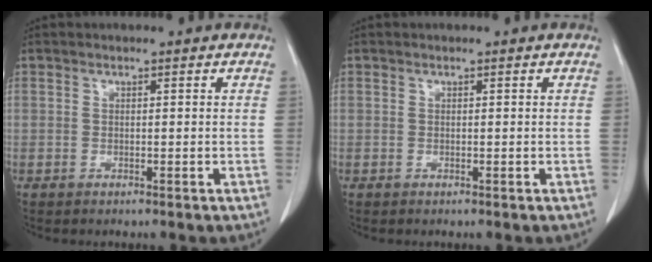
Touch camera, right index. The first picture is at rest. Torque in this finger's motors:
{"motor_torque": [-0.01, 0.00, 0.04, 0.00]}